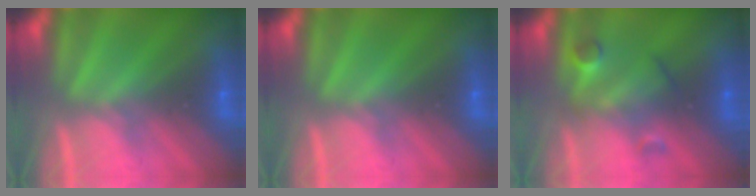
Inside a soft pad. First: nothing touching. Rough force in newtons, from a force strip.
{"total": 0.0}
{"total": 2.5}